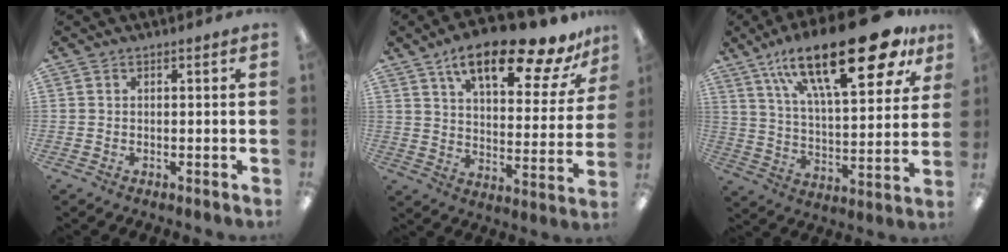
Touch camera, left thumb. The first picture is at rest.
{"total": 19.2, "force": [13.3, 5.8, 12.6], "torque": [-0.193, -0.079, 0.215]}
{"total": 29.0, "force": [17.1, 10.2, 21.2], "torque": [-0.328, -0.091, 0.276]}